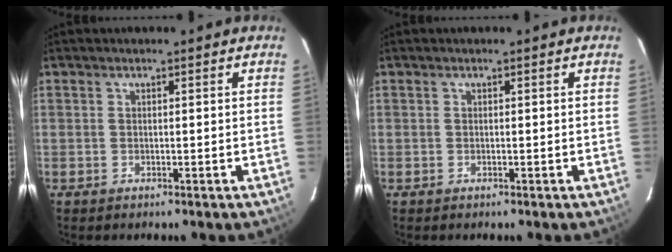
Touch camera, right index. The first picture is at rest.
{"total": 0.0}